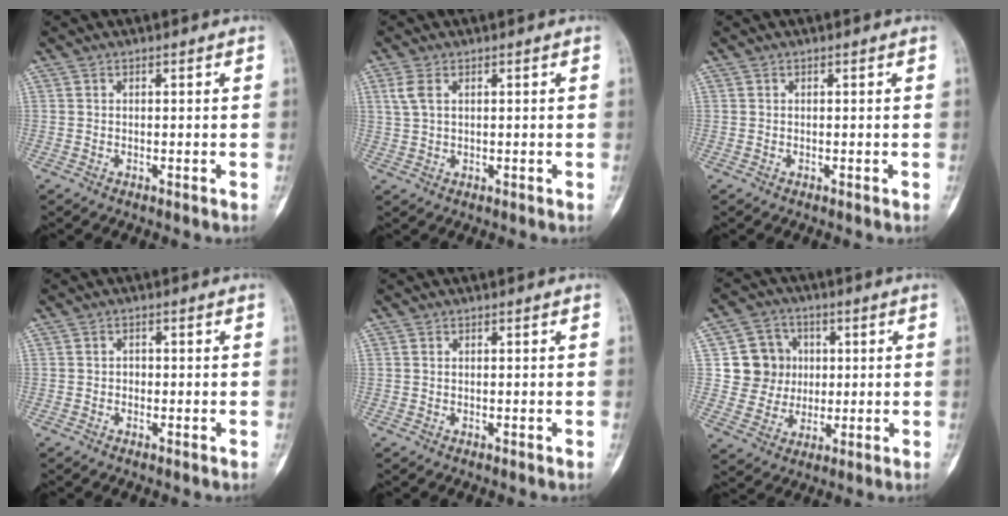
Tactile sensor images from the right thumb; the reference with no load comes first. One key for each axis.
{"total": 3.3, "fx": 1.2, "fy": 1.8, "fz": 2.5, "tx": -0.066, "ty": 0.007, "tz": 0.029}
{"total": 0.0}
{"total": 1.0, "fx": -0.4, "fy": 0.9, "fz": 0.3, "tx": 0.005, "ty": 0.004, "tz": -0.011}
{"total": 0.0}
{"total": 10.3, "fx": 1.5, "fy": 9.8, "fz": 2.8, "tx": -0.003, "ty": 0.006, "tz": 0.031}